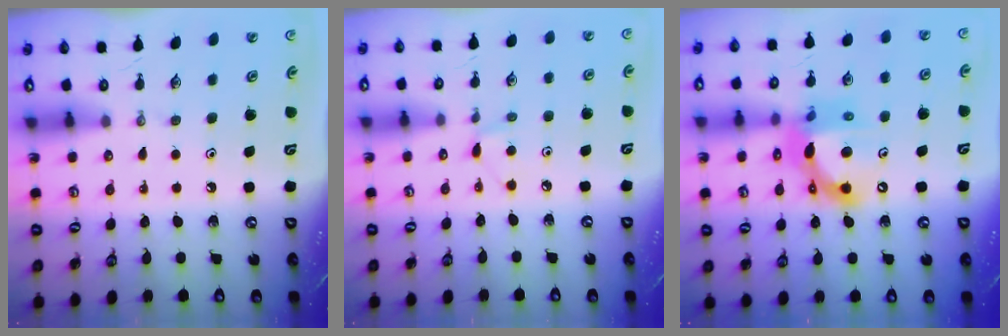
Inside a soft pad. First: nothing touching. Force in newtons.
{"total": 4.6, "press": 4.5, "slide": 0.6}
{"total": 14.7, "press": 14.7, "slide": 0.7}